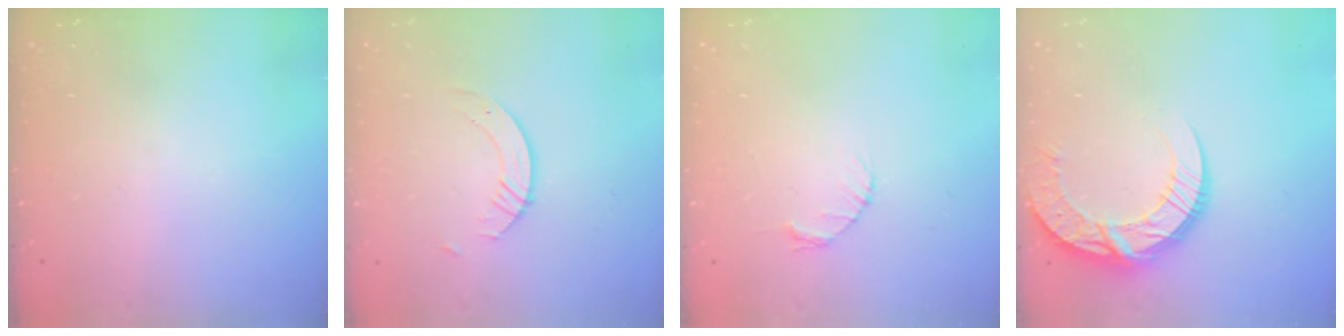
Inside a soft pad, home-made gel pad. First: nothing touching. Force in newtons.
{"total": 3.8, "press": 3.8, "slide": 0.3}
{"total": 2.7, "press": 2.7, "slide": 0.4}
{"total": 13.9, "press": 13.8, "slide": 1.4}